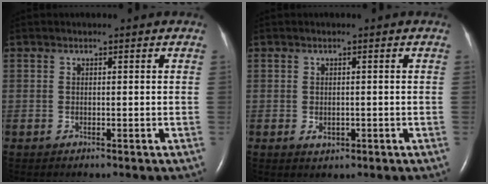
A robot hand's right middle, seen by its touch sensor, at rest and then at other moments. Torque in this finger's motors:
{"motor_torque": [0.35, 0.01, 0.13, 0.03]}